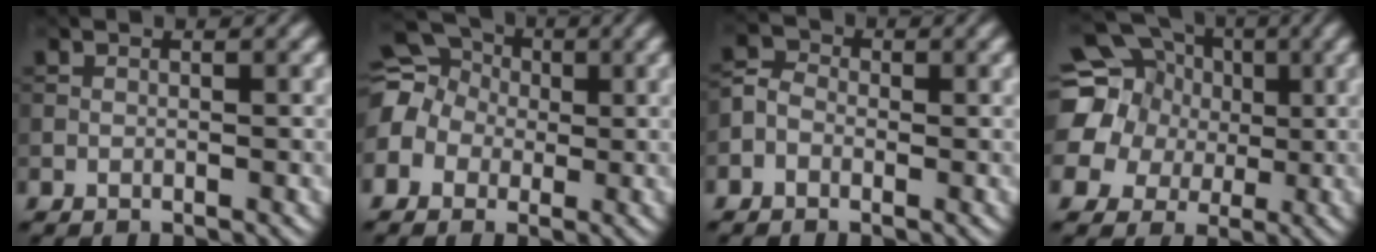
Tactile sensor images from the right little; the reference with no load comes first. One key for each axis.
{"total": 8.1, "fx": -1.2, "fy": 7.4, "fz": 3.0, "tx": -0.085, "ty": 0.016, "tz": -0.068}
{"total": 1.6, "fx": -1.0, "fy": 1.2, "fz": 0.2, "tx": -0.004, "ty": 0.003, "tz": -0.031}
{"total": 17.5, "fx": 3.1, "fy": 16.2, "fz": 5.8, "tx": -0.171, "ty": 0.005, "tz": 0.017}